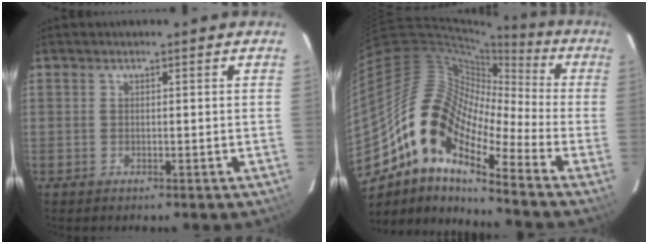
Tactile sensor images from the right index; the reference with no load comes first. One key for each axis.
{"total": 16.6, "fx": -9.2, "fy": 6.2, "fz": 12.4, "tx": -0.201, "ty": -0.004, "tz": -0.192}